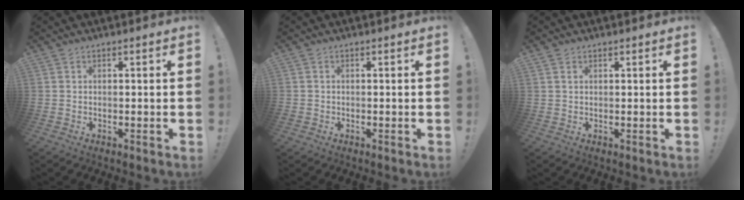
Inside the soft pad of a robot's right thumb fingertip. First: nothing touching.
{"total": 0.8, "force": [-0.3, 0.7, 0.0], "torque": [-0.007, 0.005, -0.004]}
{"total": 1.0, "force": [0.6, 0.6, 0.5], "torque": [-0.010, 0.001, 0.011]}